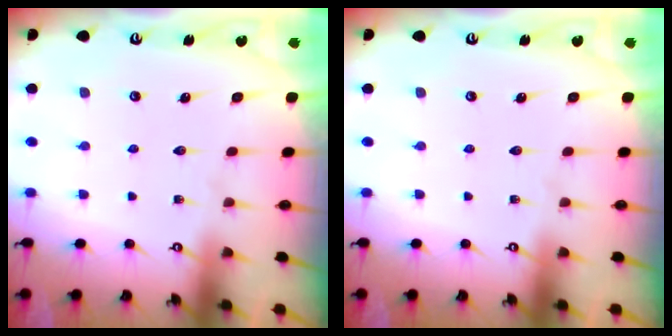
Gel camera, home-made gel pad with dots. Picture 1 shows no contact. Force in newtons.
{"total": 0.0}